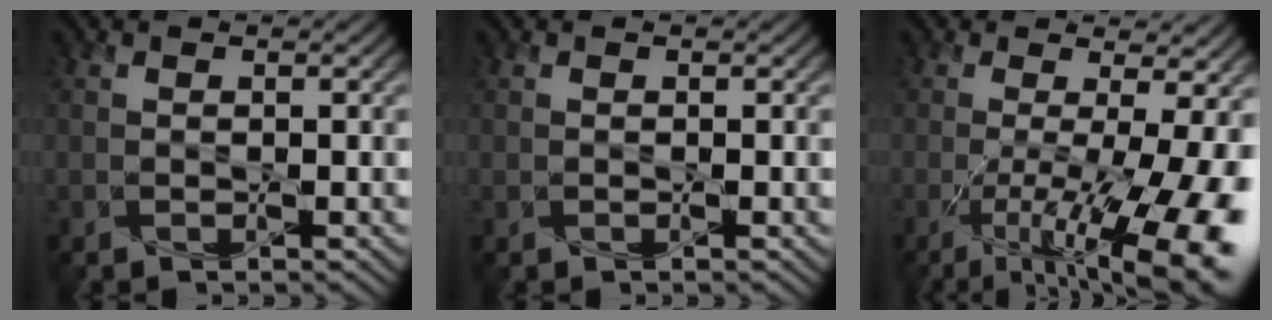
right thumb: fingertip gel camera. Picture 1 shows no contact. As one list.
[{"total": 0.0}, {"total": 14.5, "force": [-3.2, 4.5, 13.4], "torque": [-0.172, -0.021, -0.038]}]